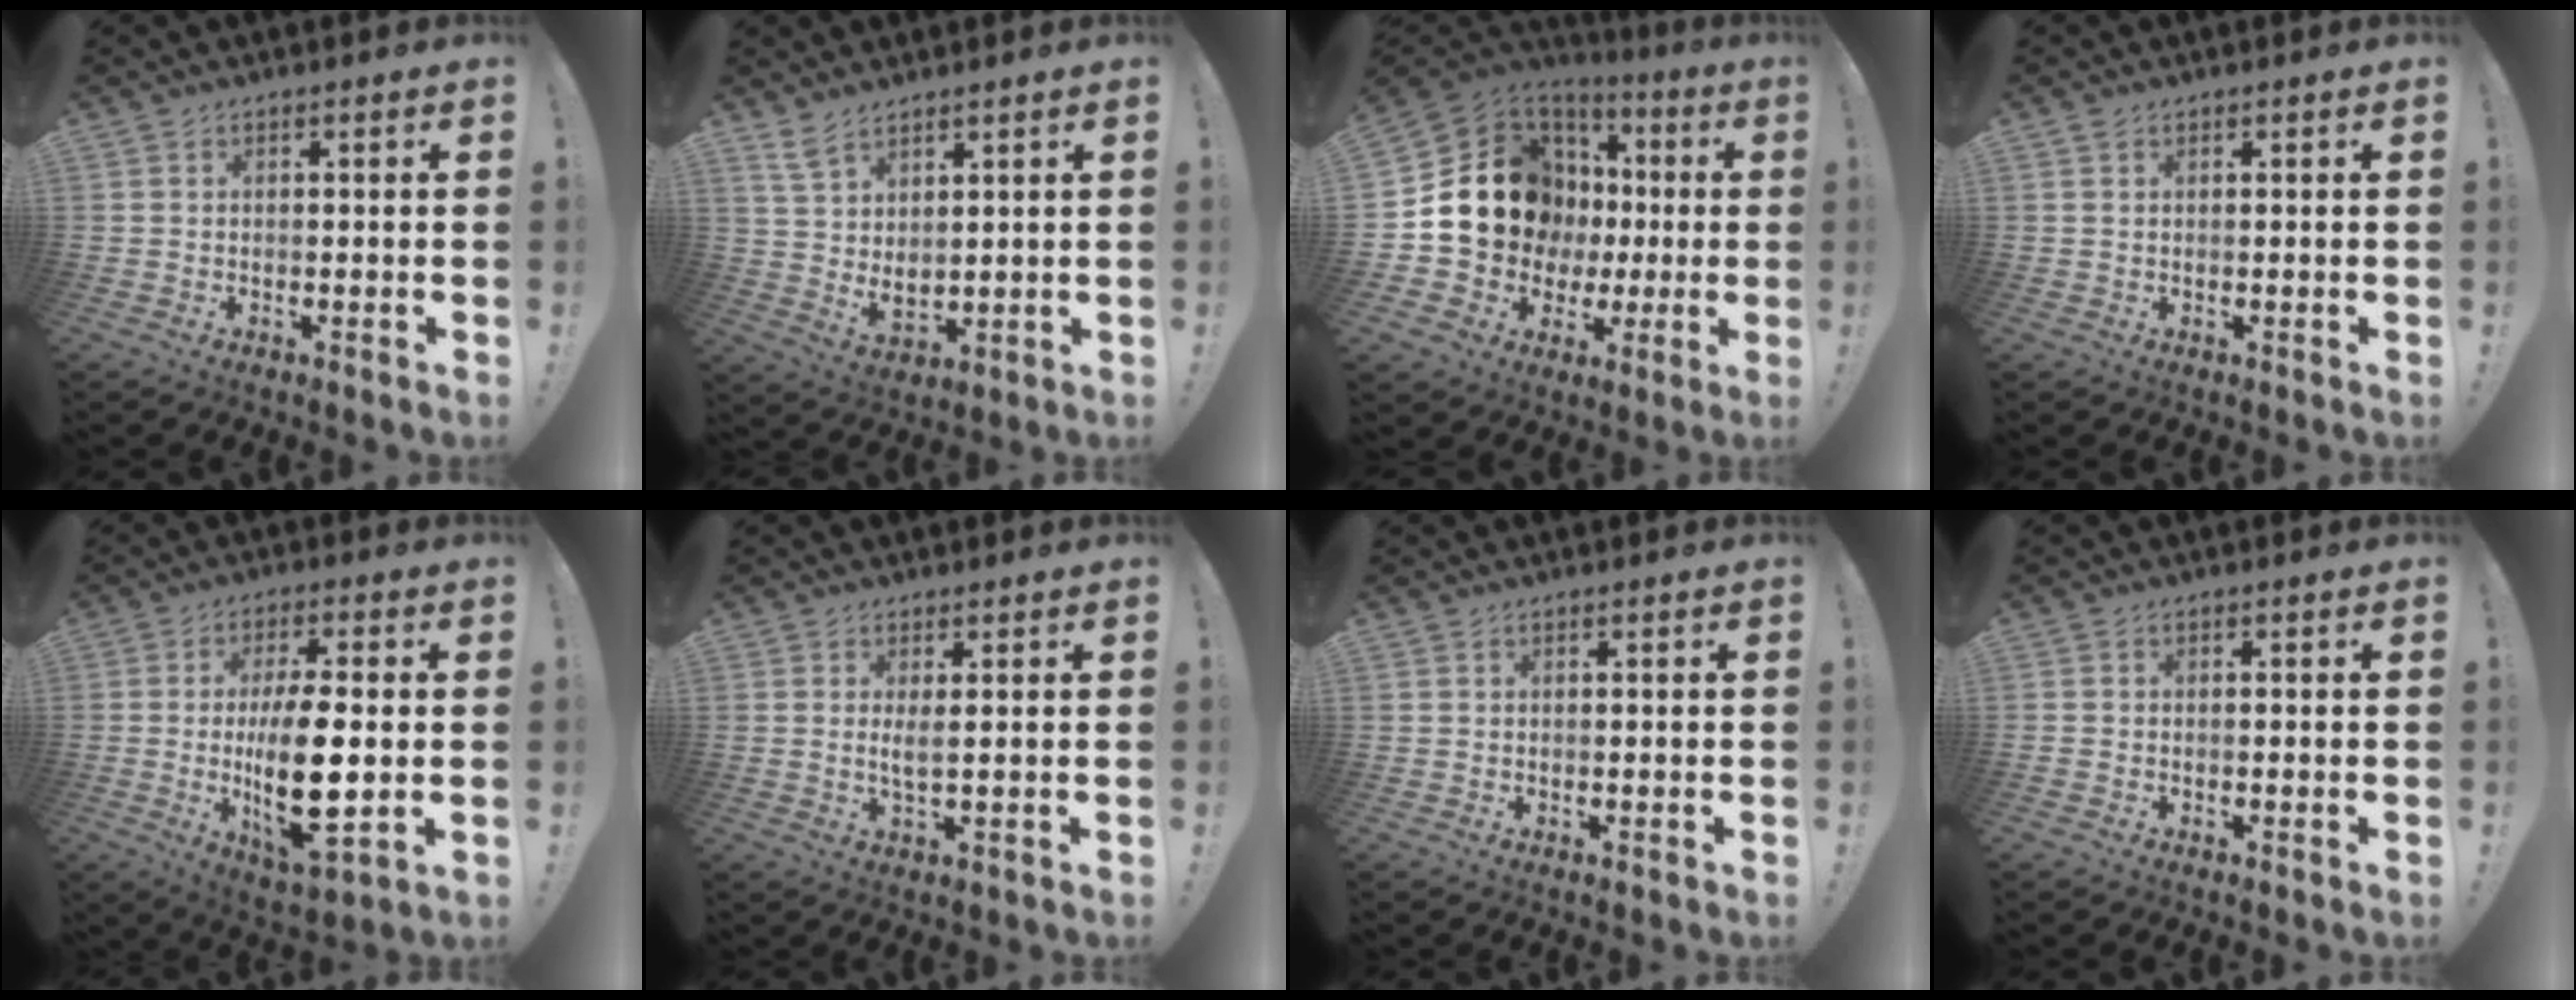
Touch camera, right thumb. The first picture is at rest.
{"total": 6.7, "force": [5.4, 2.0, 3.5], "torque": [-0.067, -0.035, 0.103]}
{"total": 17.9, "force": [2.6, 15.4, 8.9], "torque": [-0.139, -0.009, 0.085]}
{"total": 0.8, "force": [0.7, 0.4, 0.3], "torque": [0.001, -0.003, 0.011]}
{"total": 16.0, "force": [-1.3, 5.3, 15.0], "torque": [-0.273, -0.013, -0.022]}
{"total": 2.8, "force": [0.7, 0.2, 2.7], "torque": [-0.040, -0.010, 0.010]}
{"total": 0.0}
{"total": 0.7, "force": [-0.6, -0.1, 0.2], "torque": [-0.005, 0.000, -0.011]}